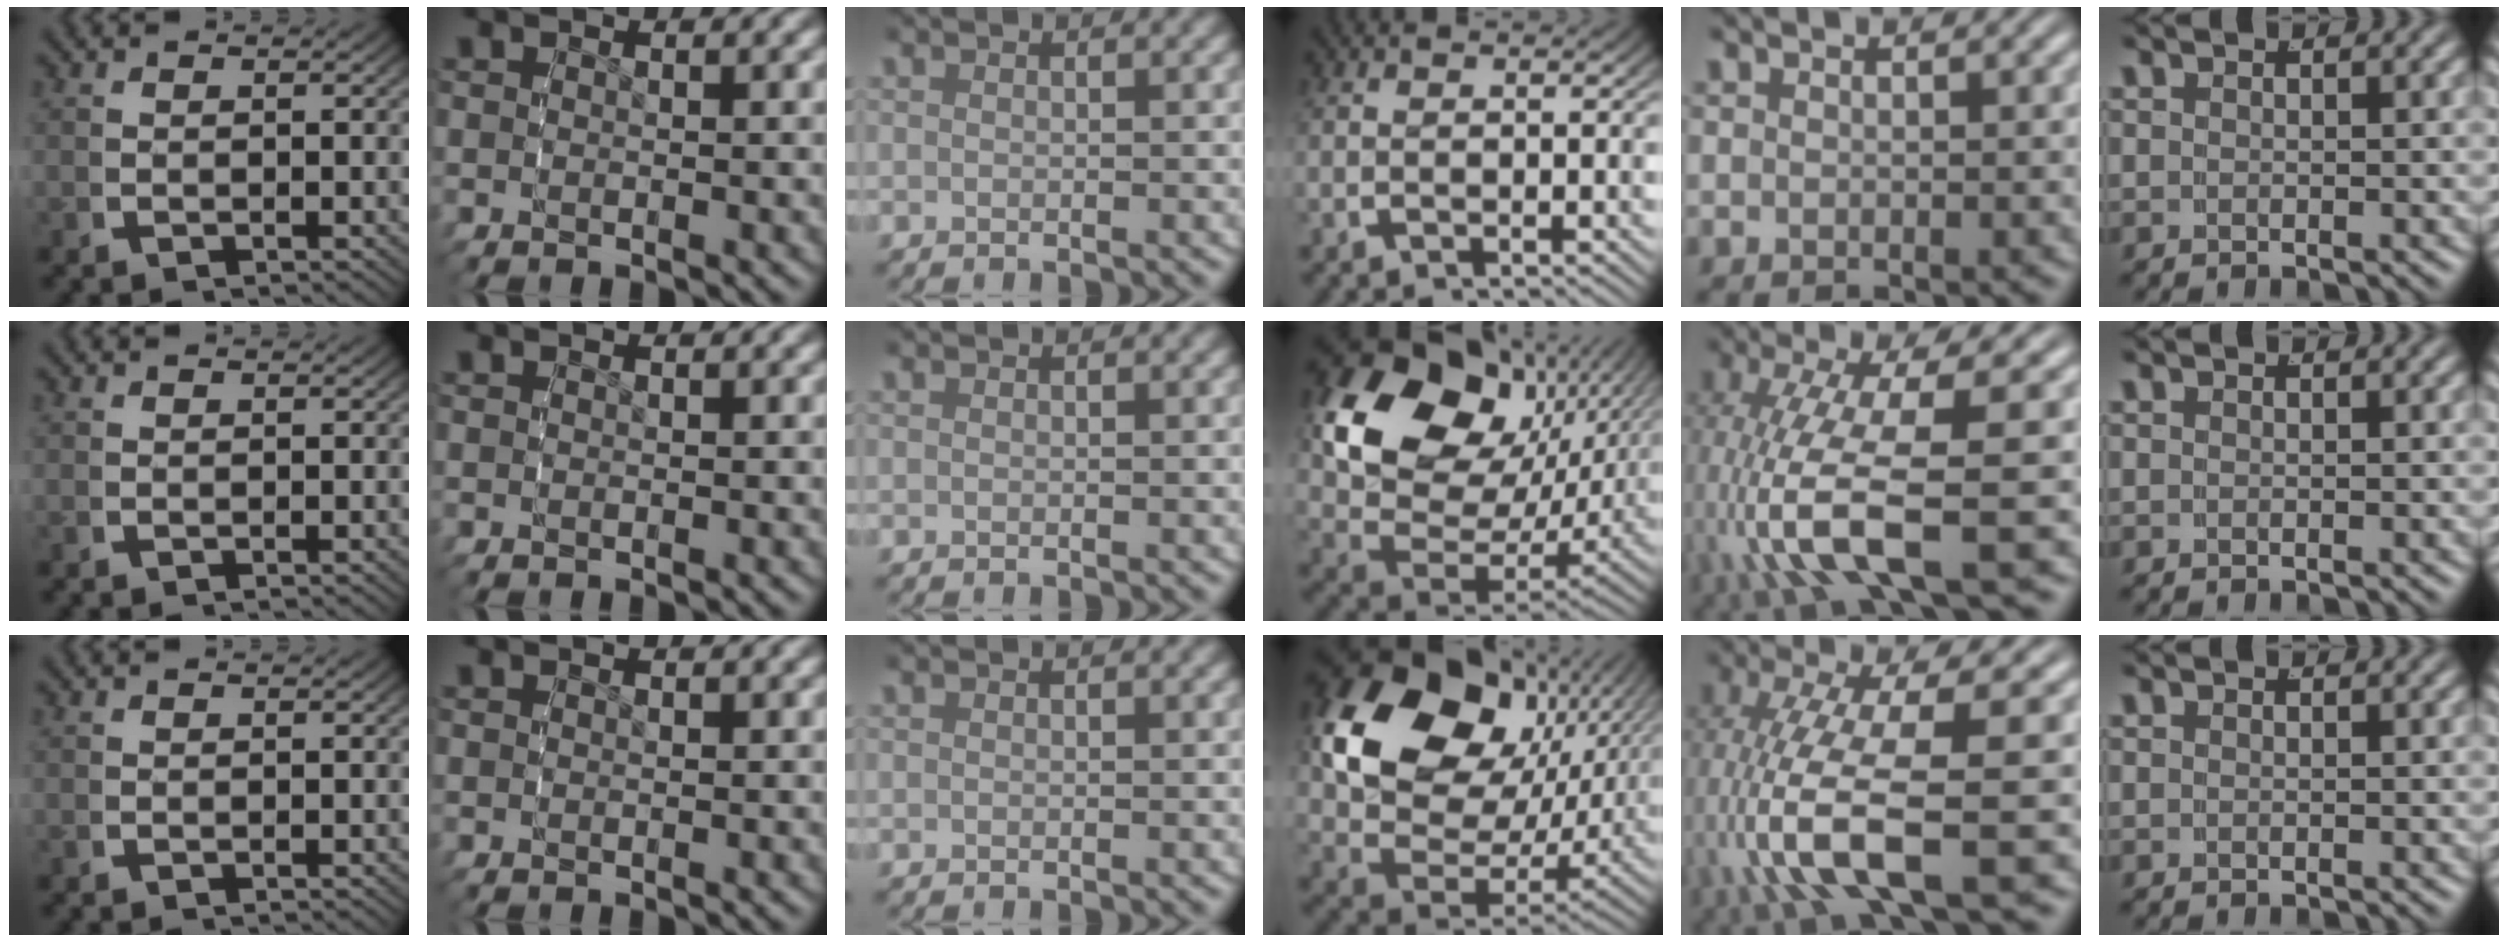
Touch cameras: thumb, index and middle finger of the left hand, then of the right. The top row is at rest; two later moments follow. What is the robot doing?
{"motion": "grasp_and_lifting", "object": "bowl"}